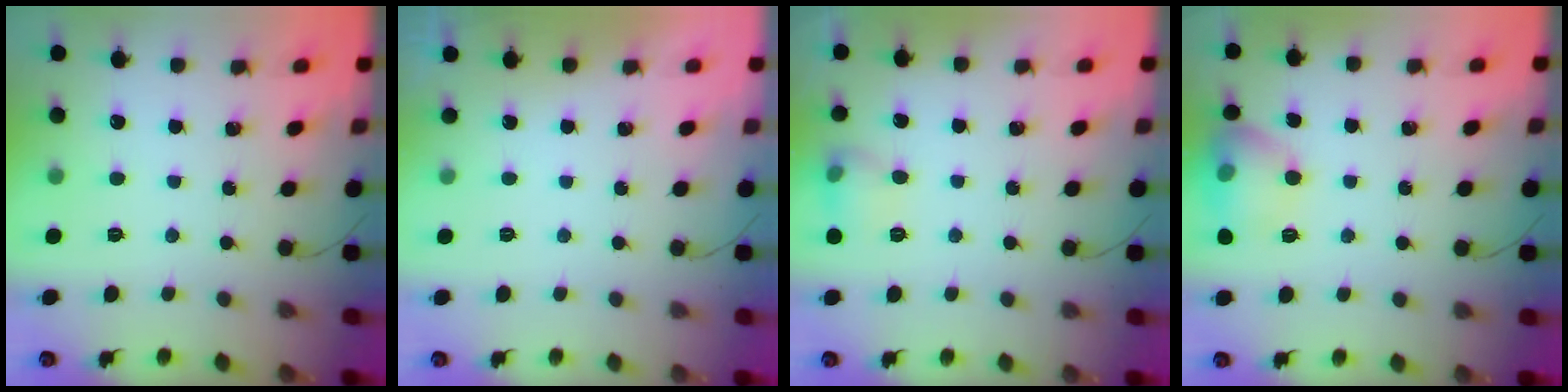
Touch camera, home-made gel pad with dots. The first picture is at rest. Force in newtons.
{"total": 0.0}
{"total": 7.3, "press": 7.2, "slide": 1.2}
{"total": 11.7, "press": 11.4, "slide": 2.9}